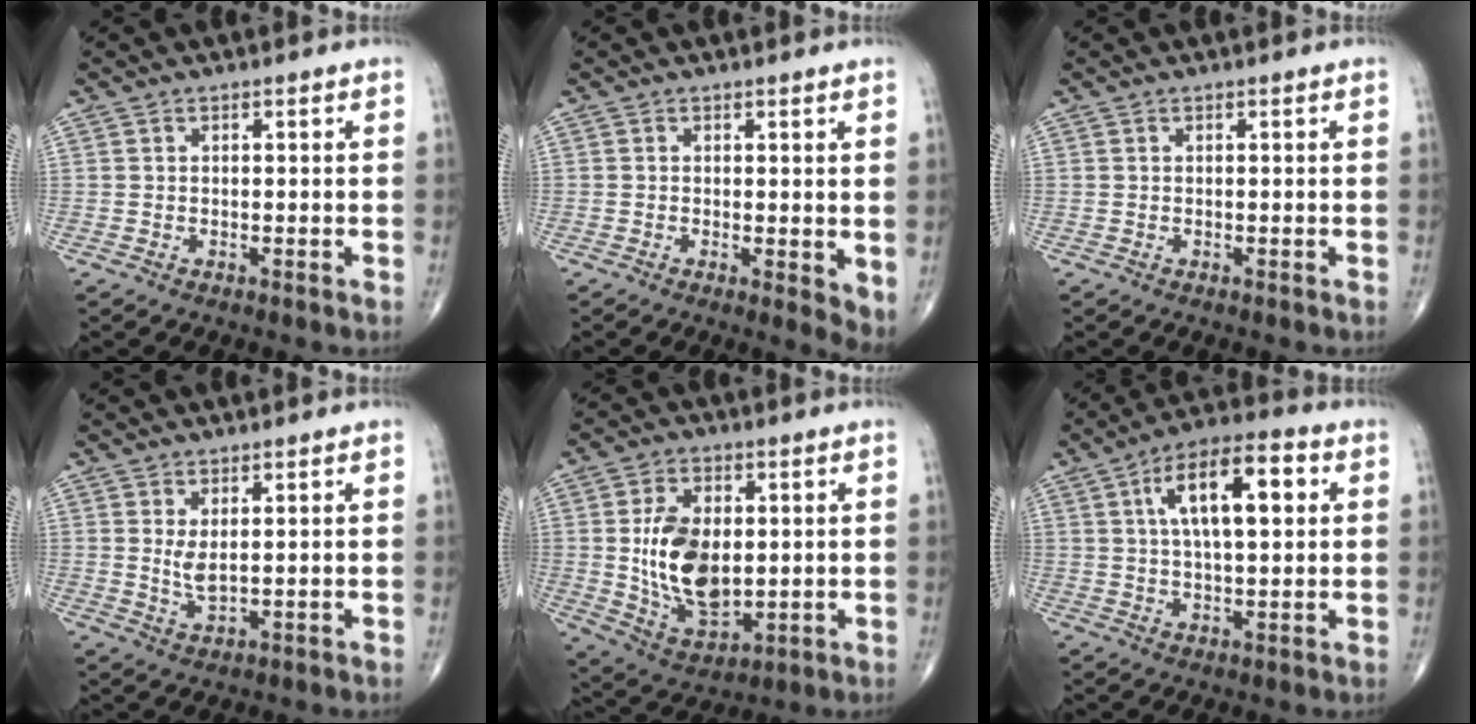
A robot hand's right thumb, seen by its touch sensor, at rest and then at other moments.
{"total": 4.0, "force": [0.2, 1.4, 3.7], "torque": [-0.050, -0.012, 0.001]}
{"total": 0.0}
{"total": 3.4, "force": [0.9, 1.3, 3.0], "torque": [-0.057, -0.016, 0.024]}
{"total": 14.8, "force": [0.8, 8.8, 11.8], "torque": [-0.193, -0.015, 0.028]}
{"total": 14.1, "force": [3.8, 5.7, 12.3], "torque": [-0.193, 0.014, 0.057]}